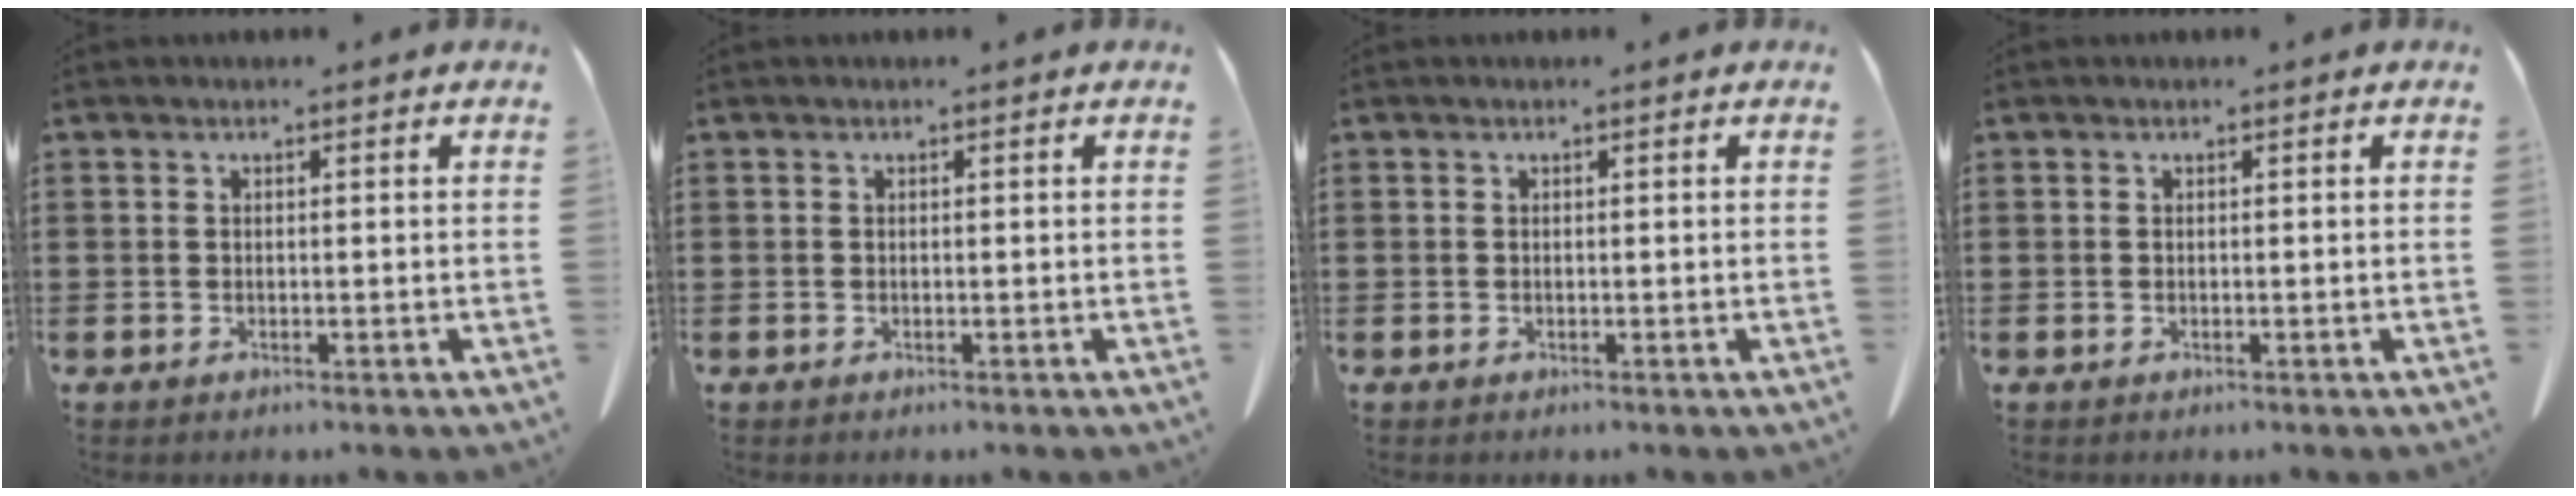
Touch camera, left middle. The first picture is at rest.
{"total": 0.0}
{"total": 0.0}
{"total": 0.0}